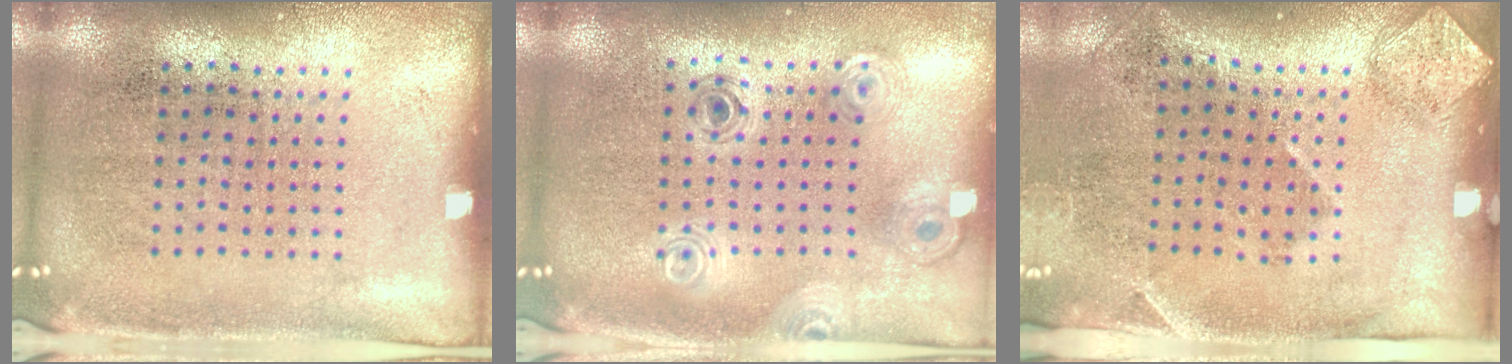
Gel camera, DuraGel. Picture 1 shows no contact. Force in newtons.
{"total": 0.8, "press": 0.8, "slide": 0.1}
{"total": 1.9, "press": 1.2, "slide": 1.4}